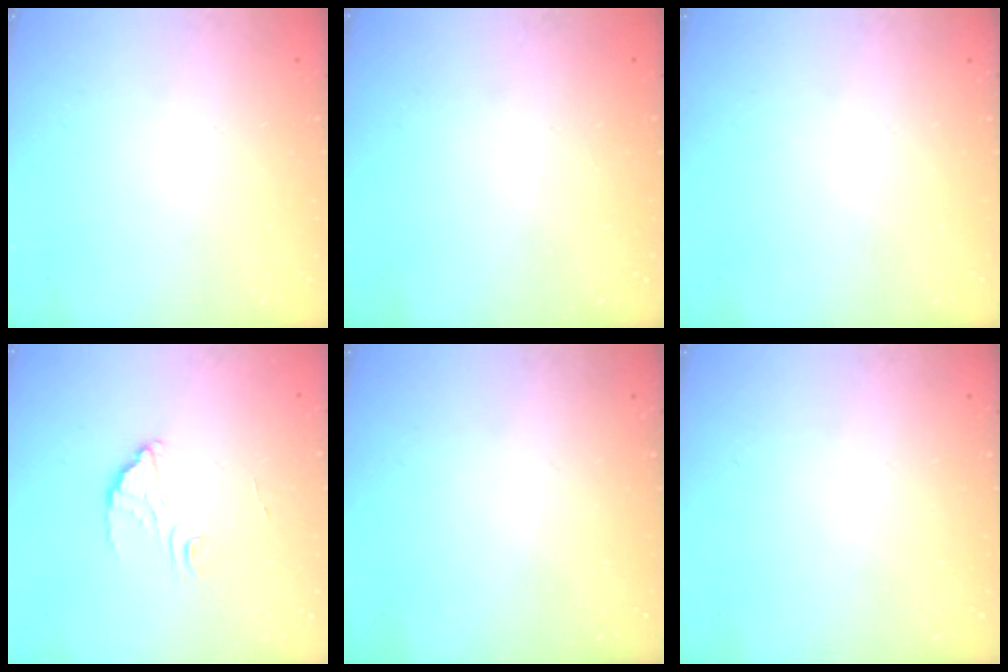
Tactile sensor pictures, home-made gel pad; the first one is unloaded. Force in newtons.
{"total": 2.3, "press": 2.3, "slide": 0.1}
{"total": 0.0}
{"total": 3.7, "press": 3.7, "slide": 0.1}
{"total": 0.0}
{"total": 0.0}